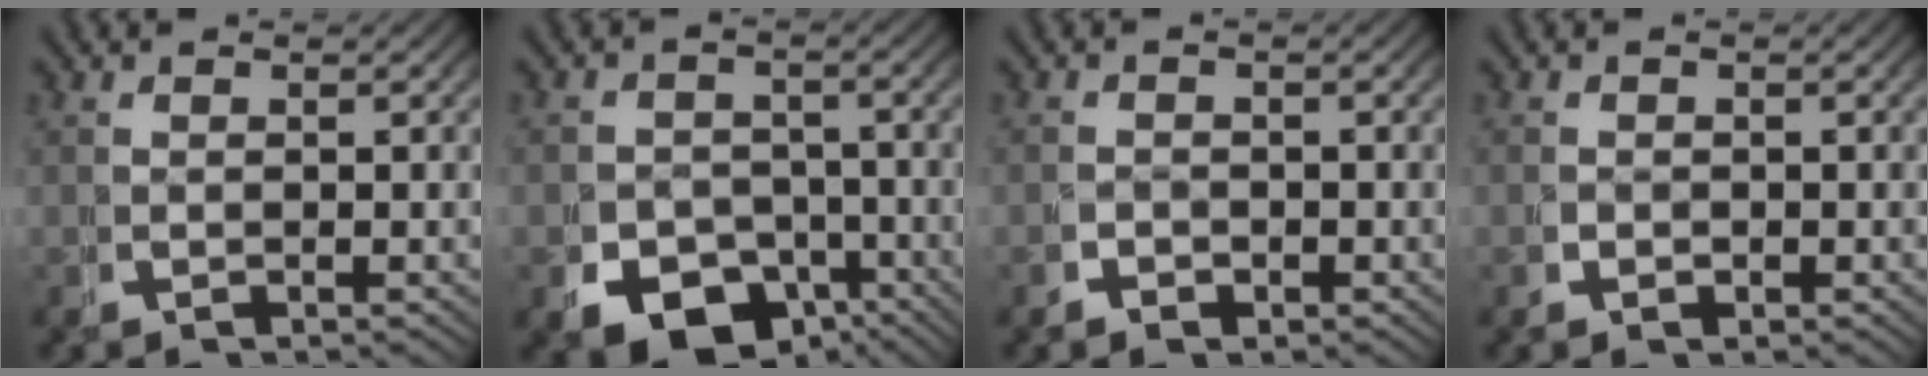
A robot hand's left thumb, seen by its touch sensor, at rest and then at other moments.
{"total": 10.2, "force": [-5.6, 7.3, 4.3], "torque": [-0.073, -0.045, -0.080]}
{"total": 1.4, "force": [-0.8, 1.1, 0.4], "torque": [-0.001, -0.005, -0.016]}
{"total": 1.1, "force": [-0.2, 1.0, 0.6], "torque": [-0.010, -0.004, -0.003]}